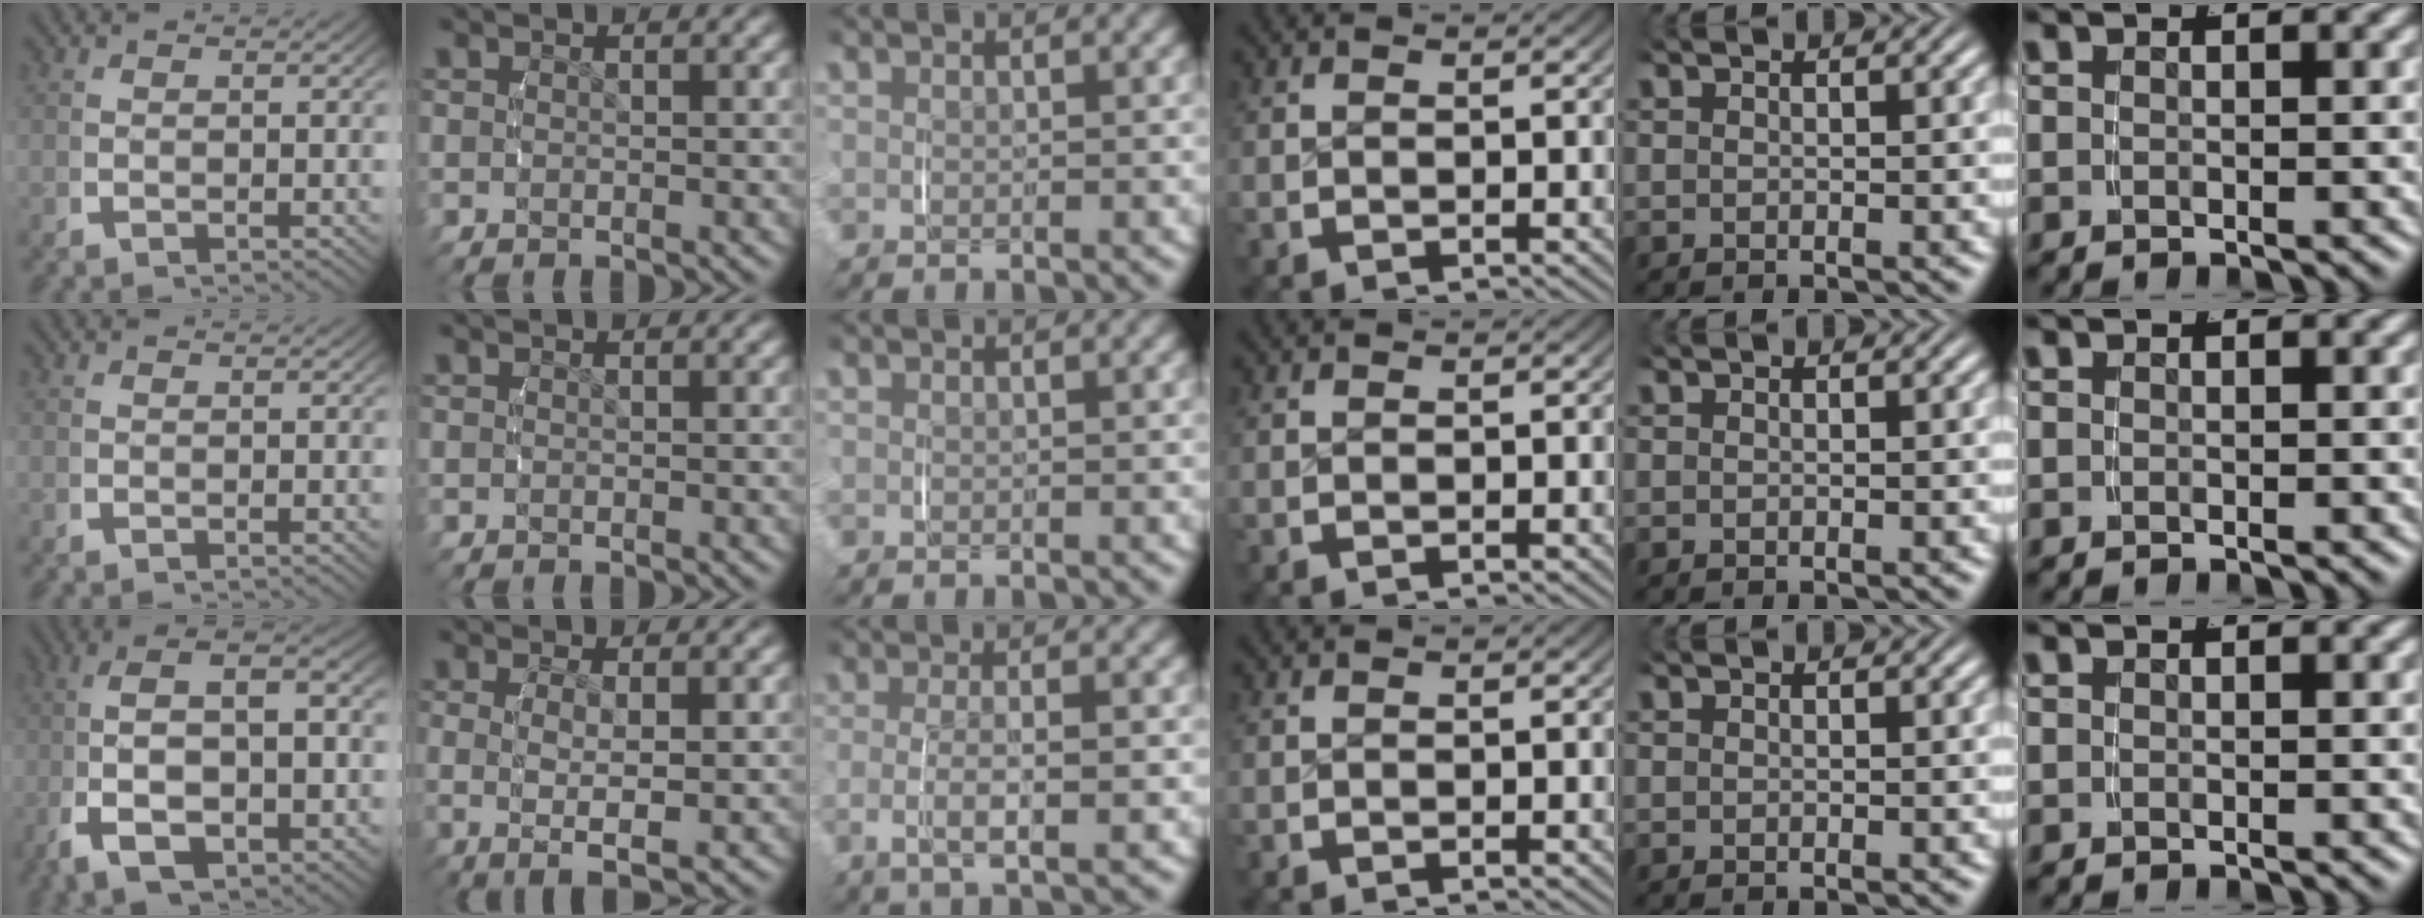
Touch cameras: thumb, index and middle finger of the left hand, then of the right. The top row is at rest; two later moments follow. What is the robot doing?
{"motion": "lift_and_place", "object": "scarf"}